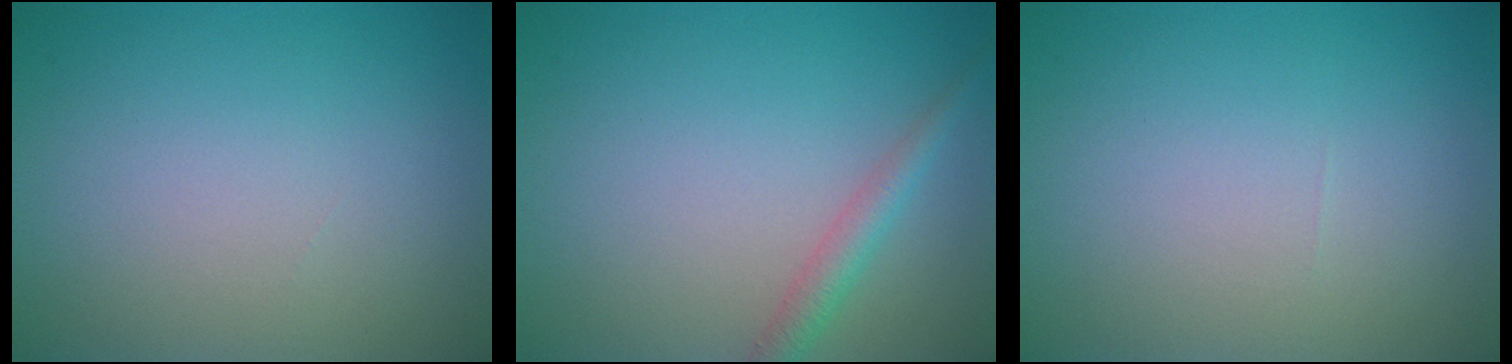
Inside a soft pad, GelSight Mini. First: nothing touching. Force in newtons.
{"total": 2.1, "press": 2.1, "slide": 0.0}
{"total": 0.0}